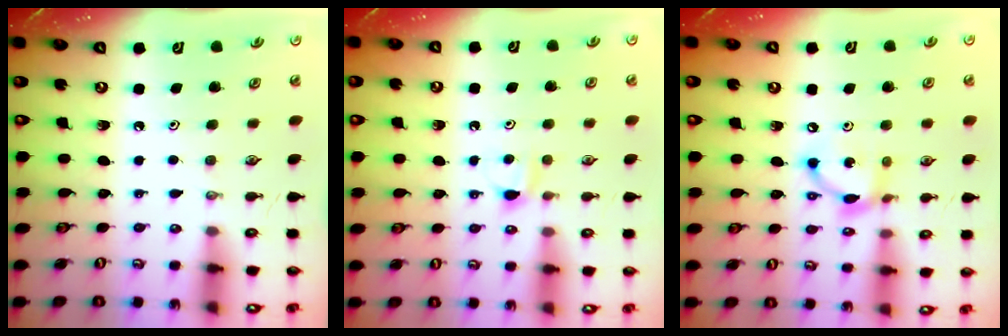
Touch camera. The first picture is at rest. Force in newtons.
{"total": 5.0, "press": 5.0, "slide": 0.5}
{"total": 9.7, "press": 9.7, "slide": 0.4}